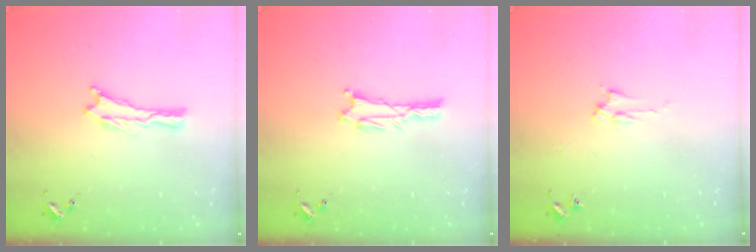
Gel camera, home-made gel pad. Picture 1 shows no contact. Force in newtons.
{"total": 1.3, "press": 1.3, "slide": 0.3}
{"total": 2.8, "press": 2.8, "slide": 0.4}